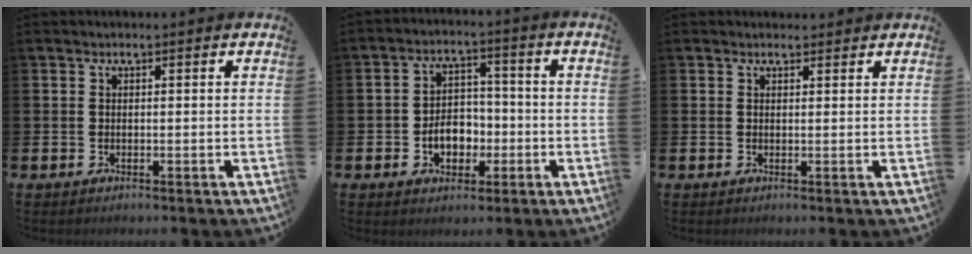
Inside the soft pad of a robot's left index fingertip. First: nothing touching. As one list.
[{"total": 5.4, "force": [-1.7, 4.0, 3.2], "torque": [-0.040, 0.003, -0.039]}, {"total": 1.0, "force": [0.8, 0.5, 0.1], "torque": [0.018, -0.002, 0.011]}]